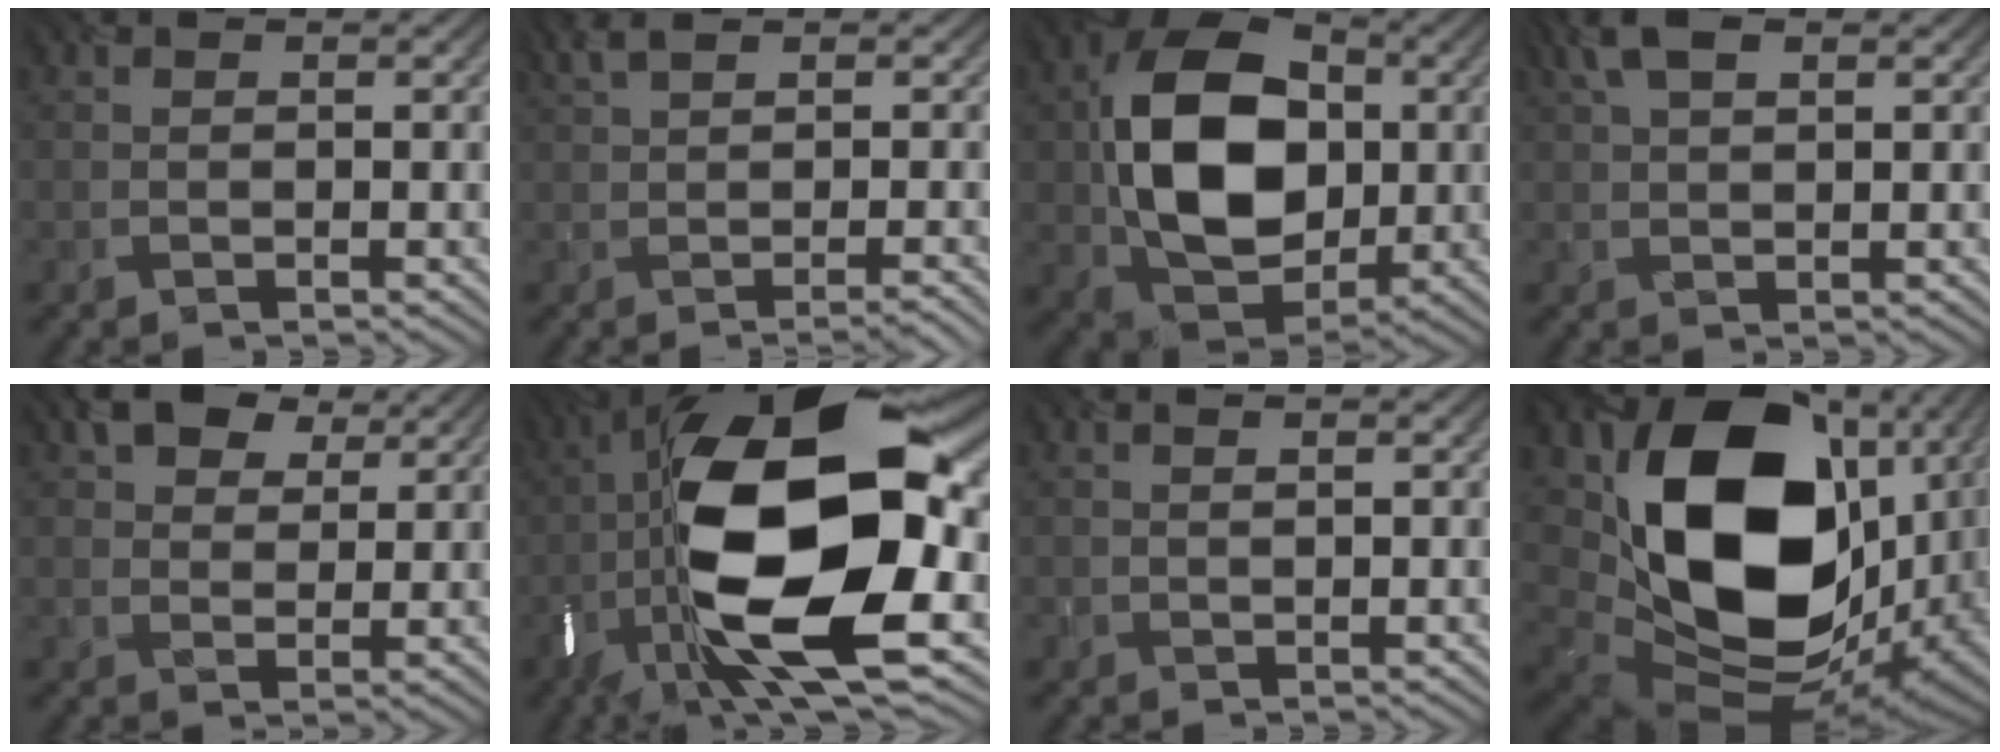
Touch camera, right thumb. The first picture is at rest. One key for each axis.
{"total": 3.4, "fx": 0.2, "fy": 0.6, "fz": 3.3, "tx": -0.050, "ty": 0.013, "tz": 0.000}
{"total": 13.7, "fx": 0.5, "fy": 10.1, "fz": 9.1, "tx": -0.180, "ty": 0.007, "tz": 0.013}
{"total": 3.5, "fx": 2.1, "fy": 1.7, "fz": 2.3, "tx": -0.057, "ty": 0.012, "tz": 0.041}
{"total": 6.0, "fx": 4.0, "fy": 3.8, "fz": 2.3, "tx": -0.043, "ty": 0.005, "tz": 0.072}
{"total": 19.8, "fx": -2.5, "fy": 8.5, "fz": 17.7, "tx": -0.356, "ty": 0.009, "tz": -0.055}
{"total": 0.0}
{"total": 19.6, "fx": 3.4, "fy": 14.7, "fz": 12.5, "tx": -0.297, "ty": -0.055, "tz": 0.096}